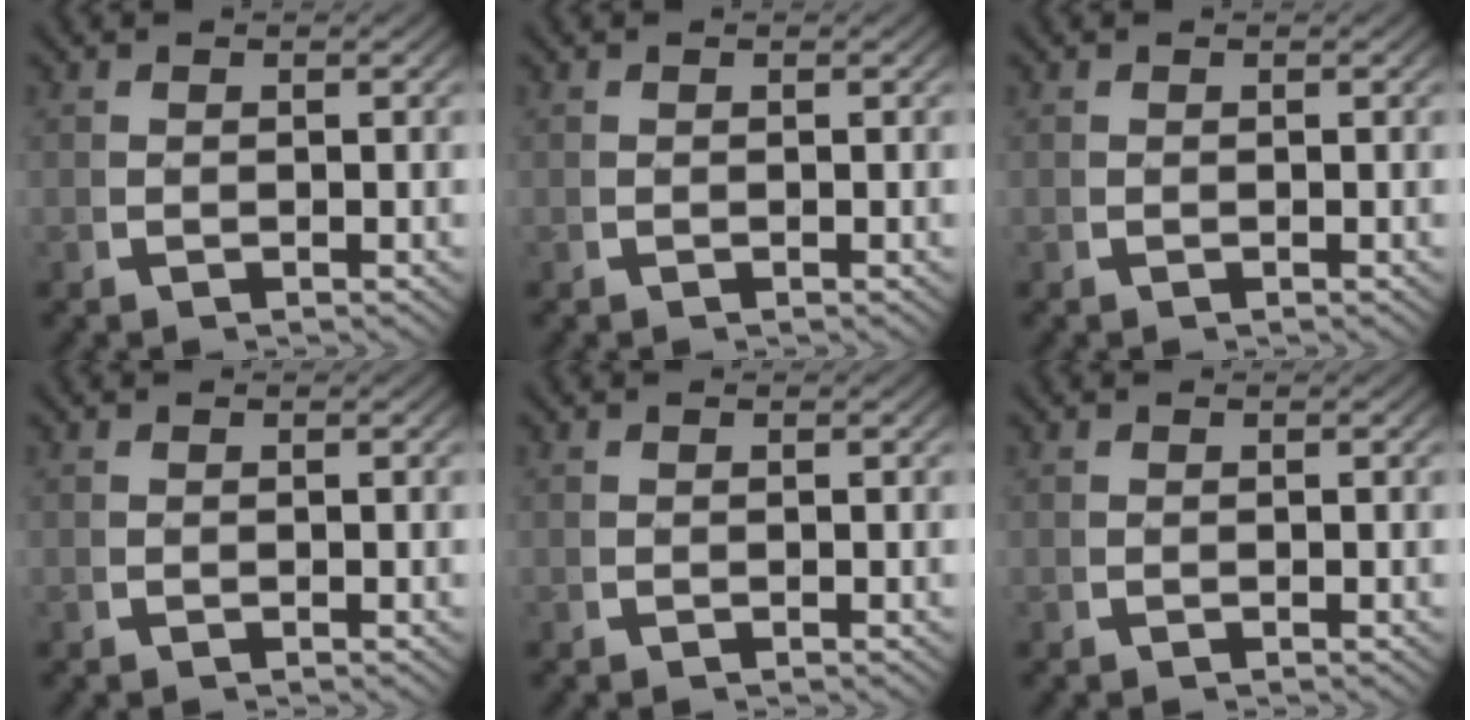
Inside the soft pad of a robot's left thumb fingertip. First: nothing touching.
{"total": 0.0}
{"total": 0.0}
{"total": 0.0}
{"total": 0.0}
{"total": 0.0}